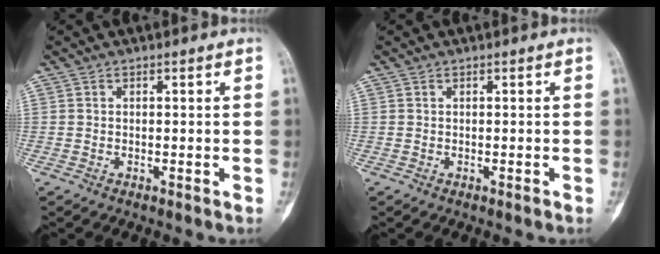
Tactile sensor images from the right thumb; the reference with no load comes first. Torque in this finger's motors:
{"motor_torque": [0.25, -0.08, -0.01, -0.30, 0.04]}